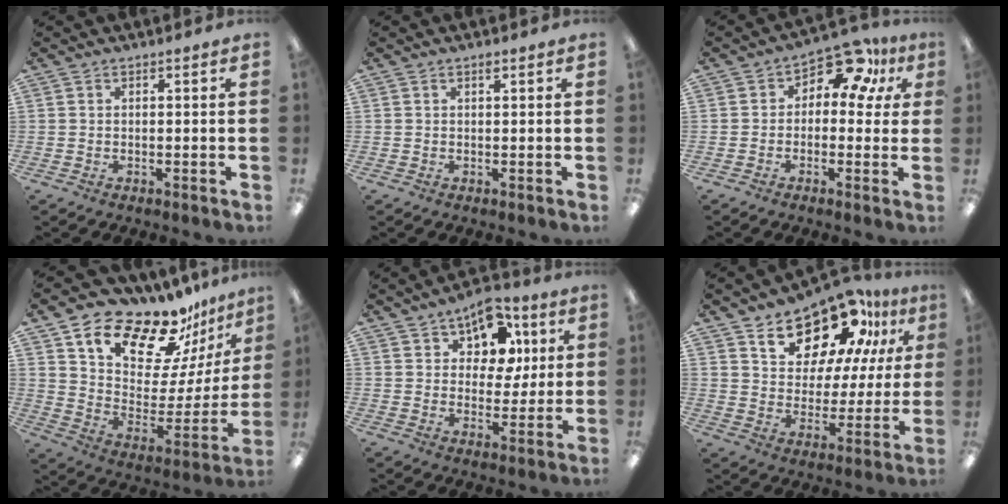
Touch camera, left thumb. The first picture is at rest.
{"total": 0.9, "force": [0.7, 0.2, 0.5], "torque": [-0.005, -0.002, 0.010]}
{"total": 9.8, "force": [5.0, 5.5, 6.5], "torque": [-0.089, -0.024, 0.085]}
{"total": 18.3, "force": [15.5, 7.0, 6.6], "torque": [-0.121, -0.123, 0.269]}
{"total": 11.7, "force": [6.5, 7.6, 6.0], "torque": [-0.090, -0.024, 0.116]}
{"total": 17.6, "force": [13.9, 8.3, 6.9], "torque": [-0.124, -0.096, 0.248]}